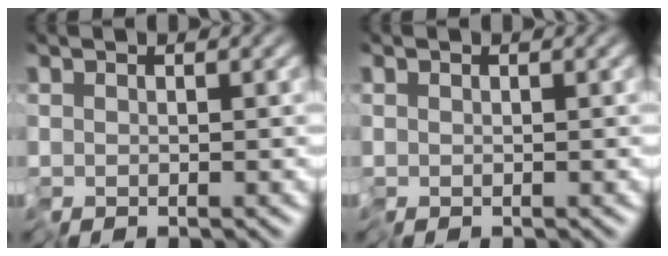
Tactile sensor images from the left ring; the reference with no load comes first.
{"total": 0.0}